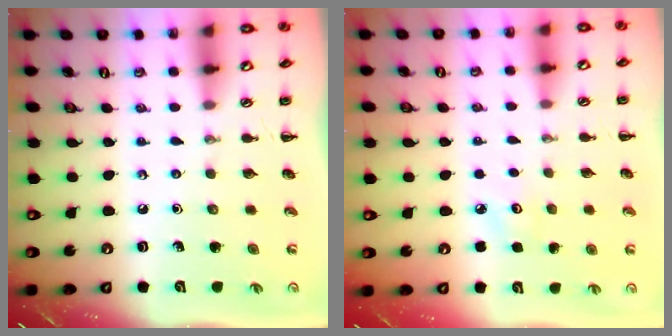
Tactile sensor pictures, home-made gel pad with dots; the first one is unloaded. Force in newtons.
{"total": 2.6, "press": 2.5, "slide": 0.7}